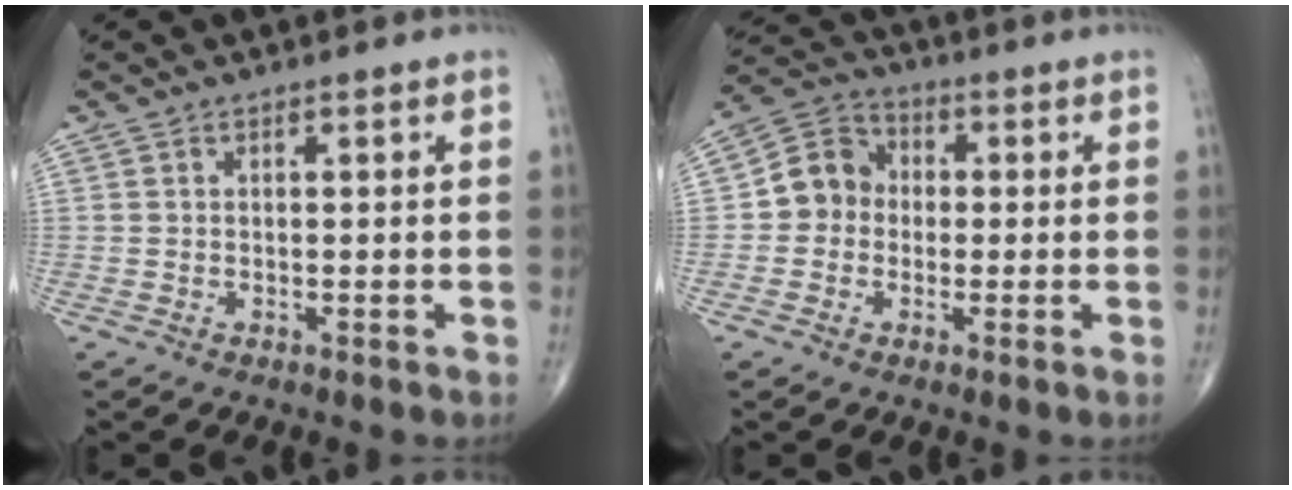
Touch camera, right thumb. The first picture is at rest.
{"total": 7.9, "force": [-0.4, 7.1, 3.5], "torque": [-0.039, 0.030, -0.024]}